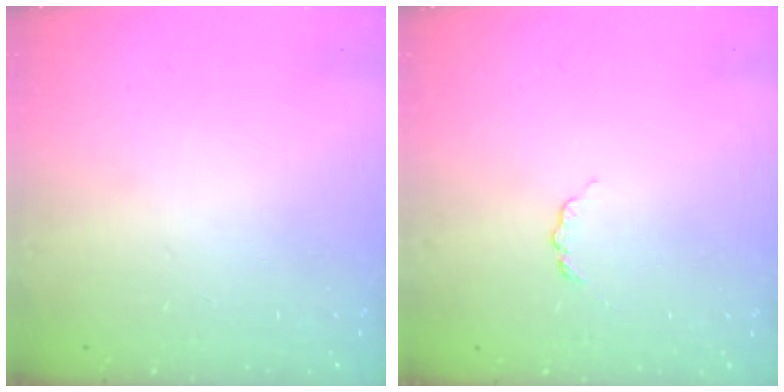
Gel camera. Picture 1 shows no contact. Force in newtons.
{"total": 2.9, "press": 2.9, "slide": 0.4}